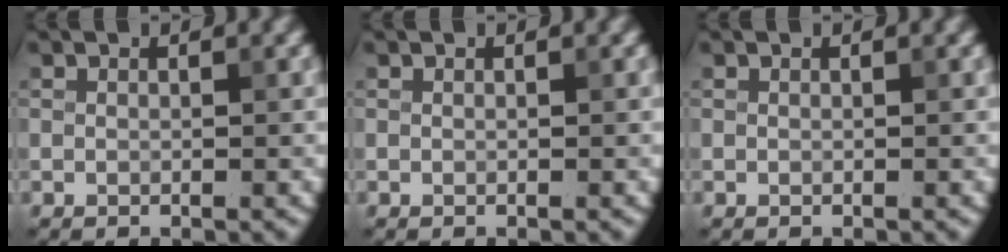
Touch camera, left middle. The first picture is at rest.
{"total": 0.0}
{"total": 0.0}